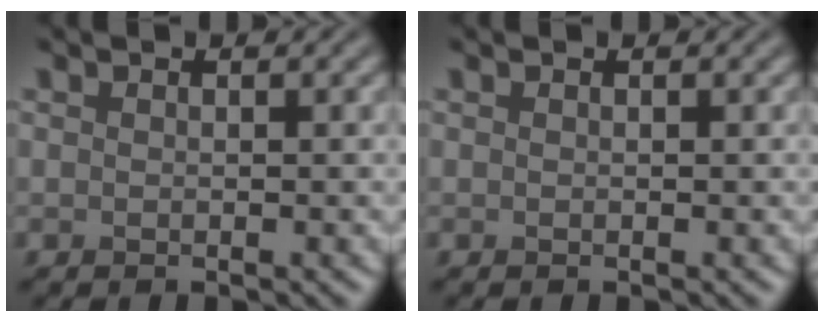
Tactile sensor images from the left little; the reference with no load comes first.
{"total": 0.0}